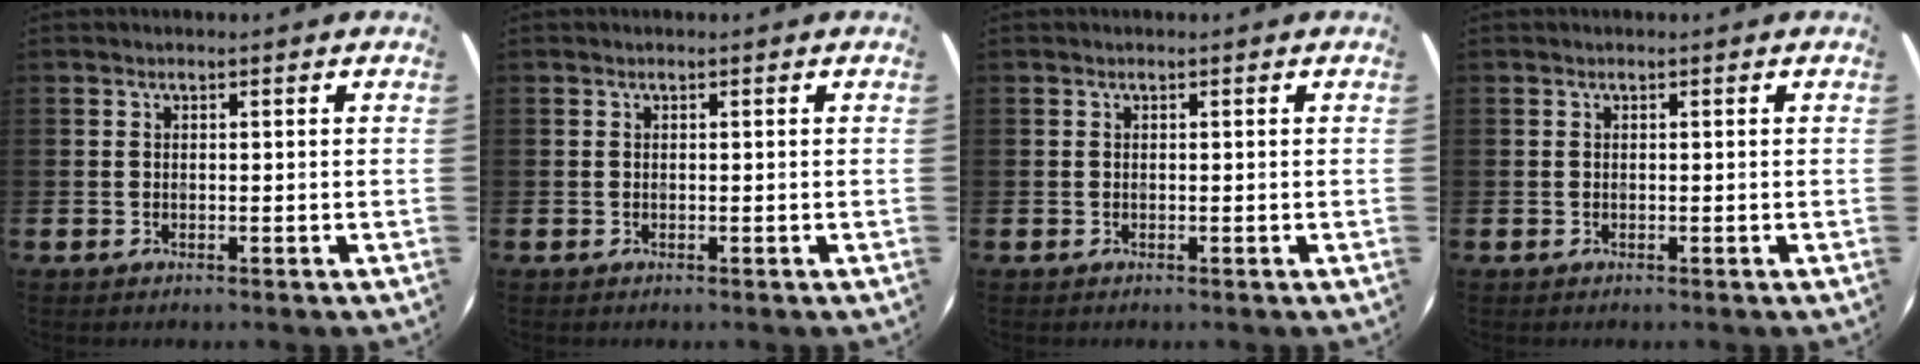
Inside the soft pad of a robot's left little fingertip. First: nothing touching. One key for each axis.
{"total": 0.0}
{"total": 0.0}
{"total": 0.0}